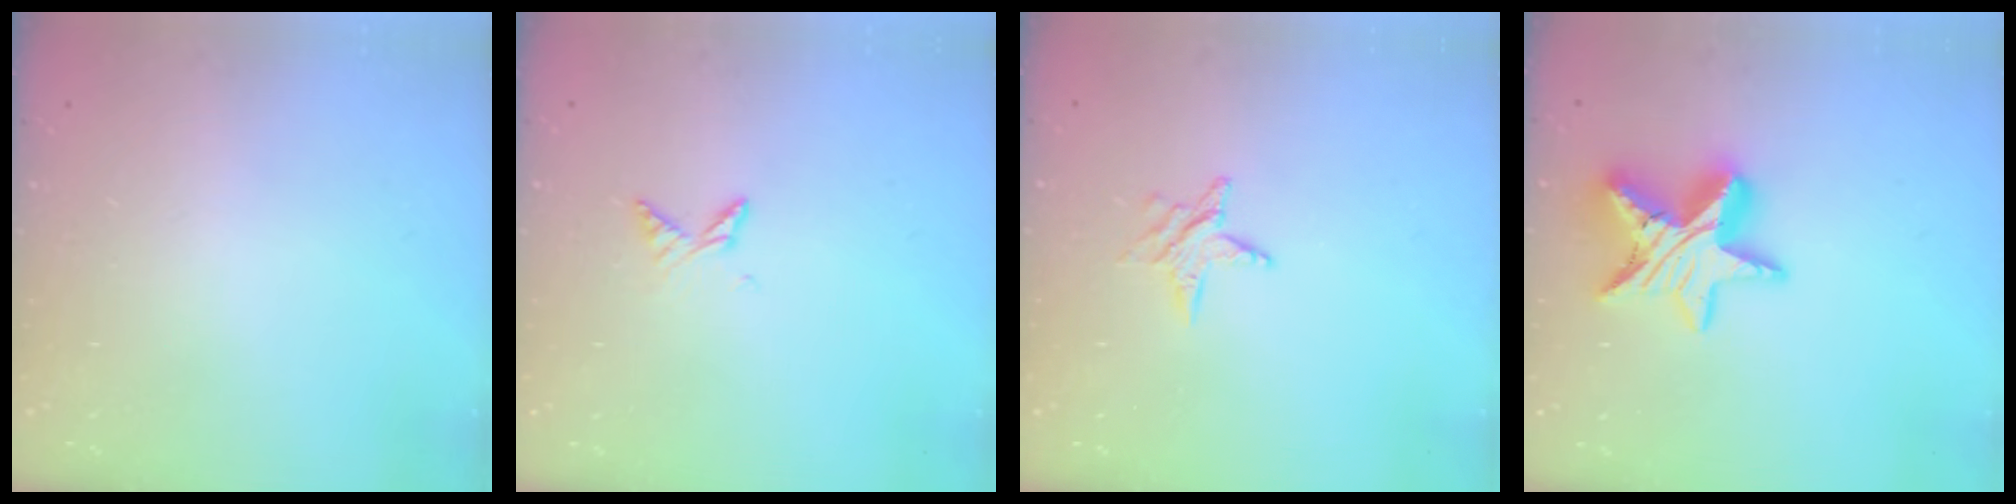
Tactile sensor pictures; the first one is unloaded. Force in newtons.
{"total": 4.5, "press": 4.4, "slide": 0.5}
{"total": 4.7, "press": 4.7, "slide": 0.5}
{"total": 14.4, "press": 14.3, "slide": 1.1}